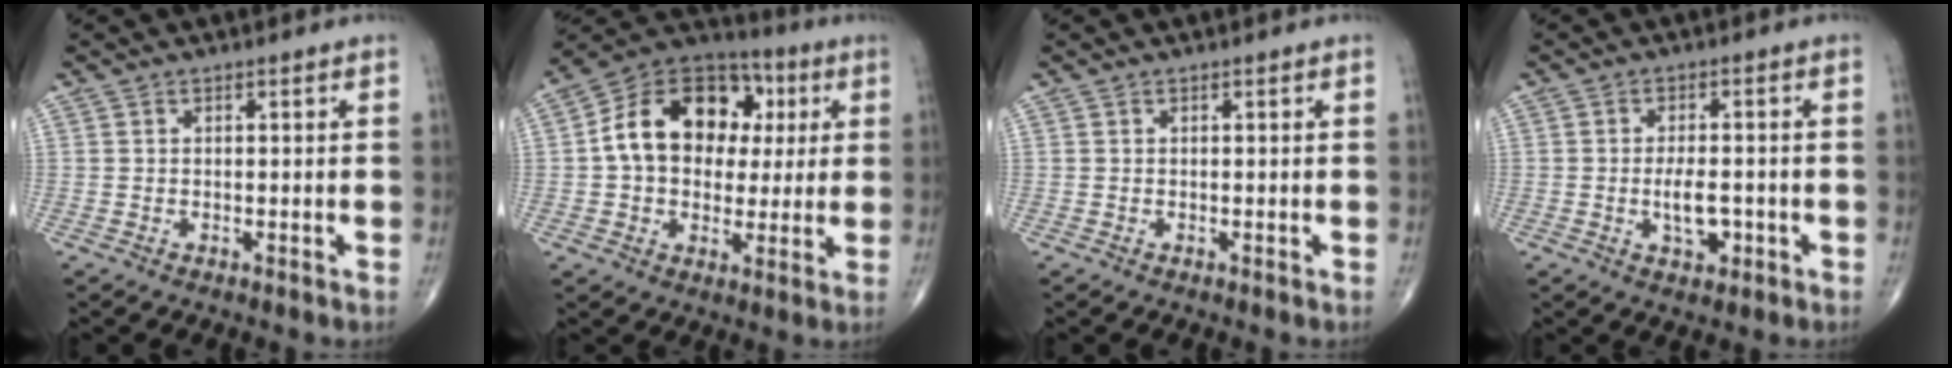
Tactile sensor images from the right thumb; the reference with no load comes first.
{"total": 18.3, "force": [2.7, 13.5, 12.0], "torque": [-0.158, 0.027, 0.036]}
{"total": 0.0}
{"total": 5.0, "force": [-1.3, 2.5, 4.1], "torque": [-0.059, 0.003, -0.018]}